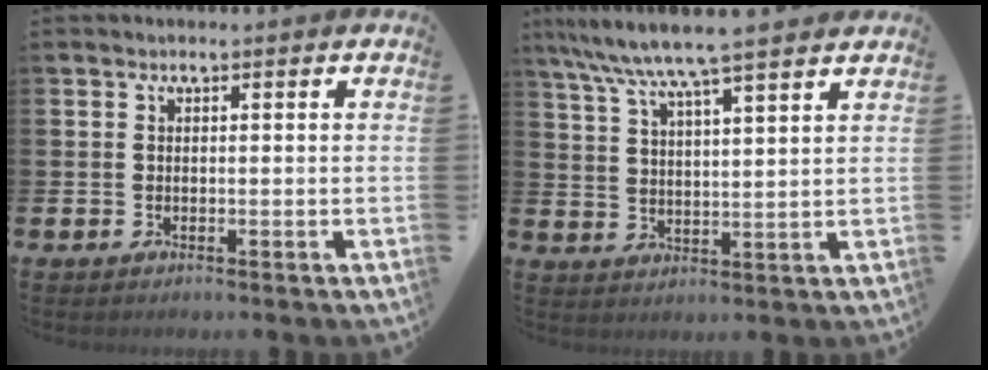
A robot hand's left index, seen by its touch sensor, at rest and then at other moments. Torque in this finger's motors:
{"motor_torque": [0.33, -0.31, 1.02, 0.21]}